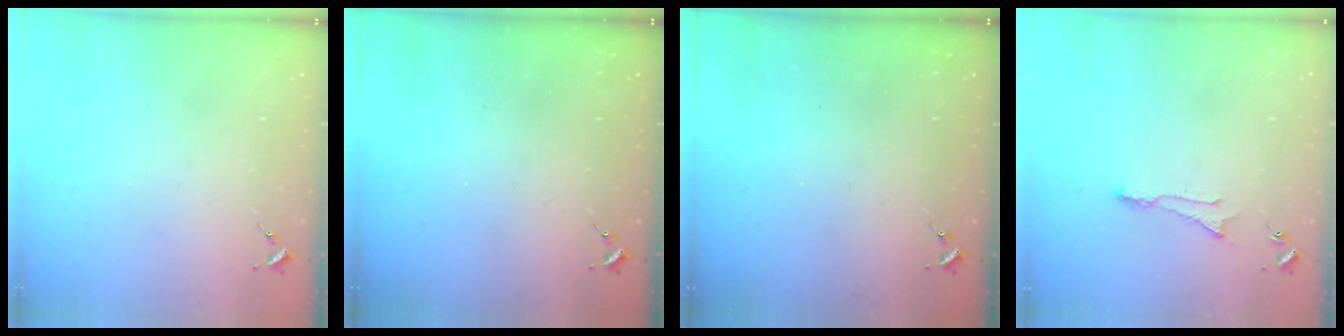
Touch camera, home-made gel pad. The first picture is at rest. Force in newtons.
{"total": 0.0}
{"total": 0.0}
{"total": 5.1, "press": 5.0, "slide": 0.6}